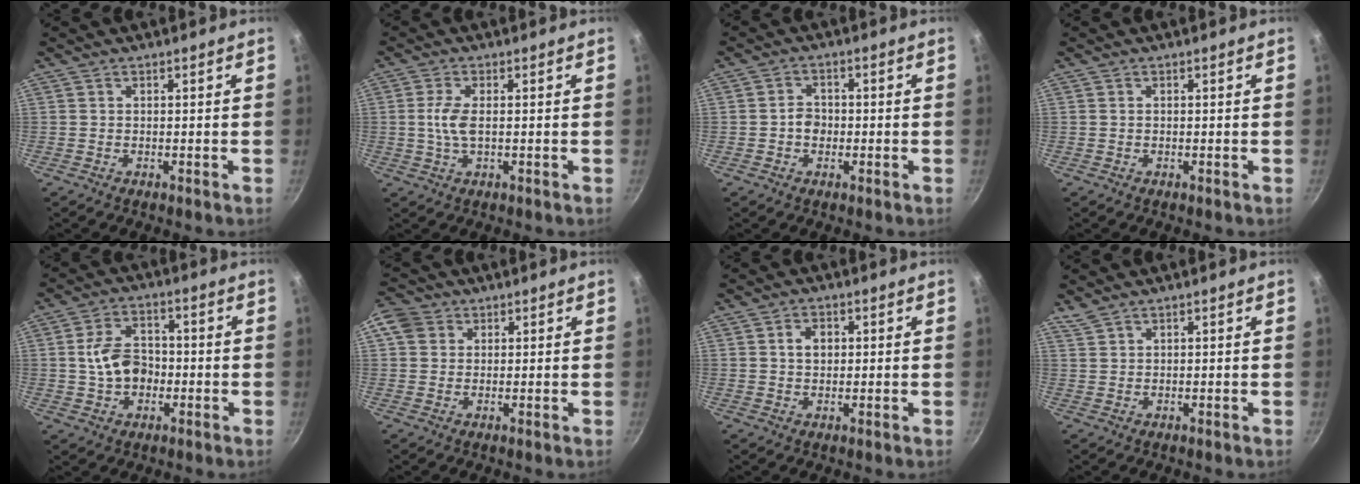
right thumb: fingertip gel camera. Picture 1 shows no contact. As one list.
[{"total": 4.4, "force": [0.1, 1.8, 4.1], "torque": [-0.094, 0.001, 0.001]}, {"total": 3.2, "force": [-0.6, 2.7, 1.6], "torque": [-0.007, 0.011, -0.011]}, {"total": 0.0}, {"total": 8.8, "force": [-0.9, 6.5, 5.9], "torque": [-0.084, 0.019, -0.019]}, {"total": 5.1, "force": [1.7, 4.3, 2.1], "torque": [-0.019, 0.004, 0.020]}, {"total": 4.1, "force": [0.8, 3.1, 2.5], "torque": [-0.025, 0.004, 0.013]}, {"total": 1.9, "force": [1.6, 0.5, 0.8], "torque": [-0.018, 0.000, 0.040]}]